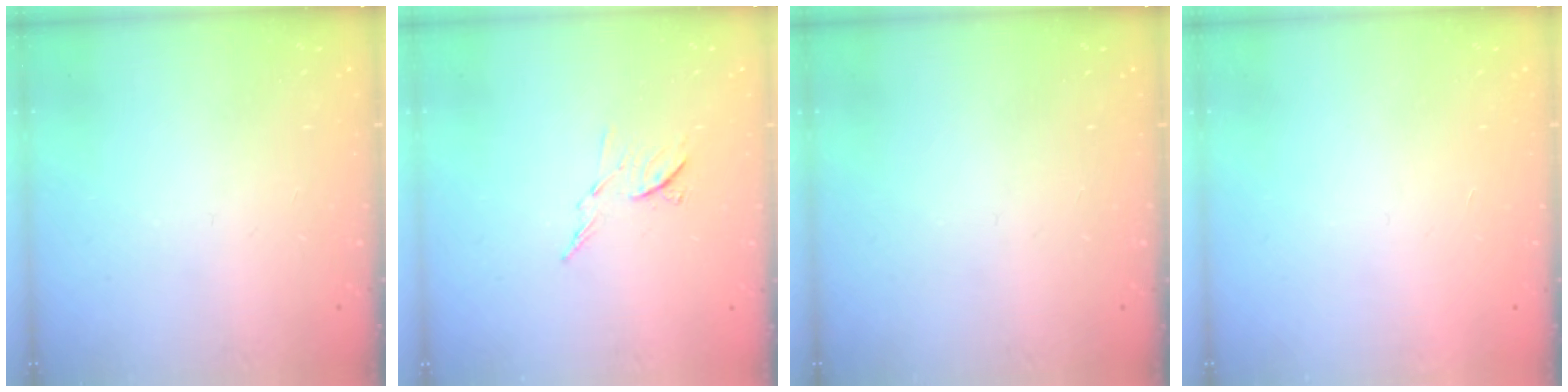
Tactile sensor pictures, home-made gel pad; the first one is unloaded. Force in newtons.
{"total": 6.8, "press": 6.8, "slide": 0.5}
{"total": 0.0}
{"total": 1.5, "press": 1.5, "slide": 0.1}